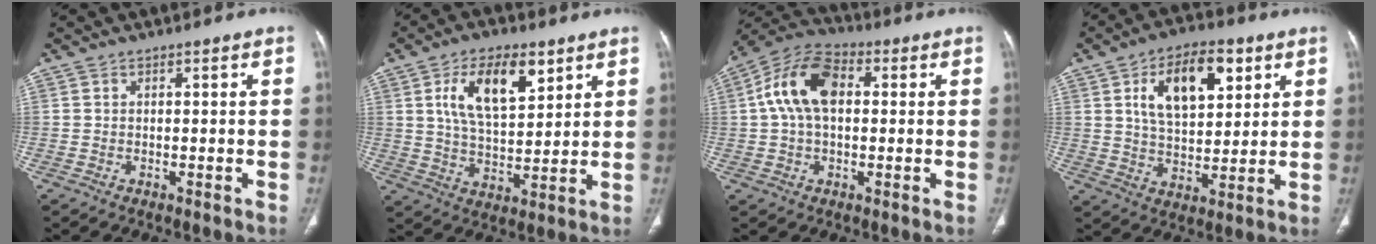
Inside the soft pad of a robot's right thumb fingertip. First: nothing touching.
{"total": 13.2, "force": [5.7, 6.3, 10.1], "torque": [-0.155, -0.019, 0.108]}
{"total": 12.4, "force": [1.8, 7.6, 9.6], "torque": [-0.183, 0.030, 0.024]}
{"total": 14.7, "force": [5.6, 7.9, 11.1], "torque": [-0.148, -0.012, 0.097]}